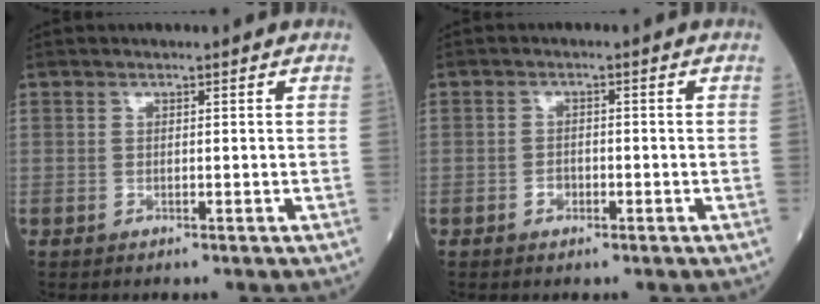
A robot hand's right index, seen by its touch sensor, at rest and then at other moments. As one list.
[{"total": 1.8, "force": [-0.8, 1.2, 1.0], "torque": [-0.015, 0.005, -0.012]}]